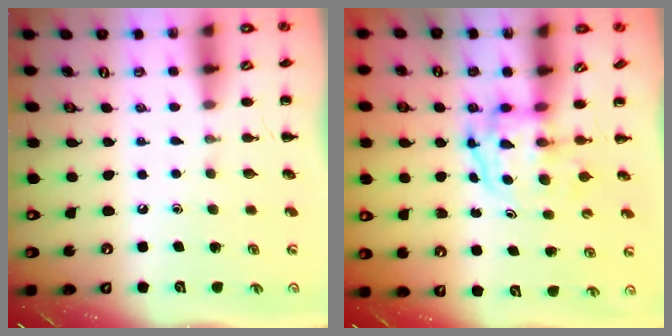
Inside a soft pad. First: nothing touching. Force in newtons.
{"total": 3.7, "press": 3.7, "slide": 0.6}